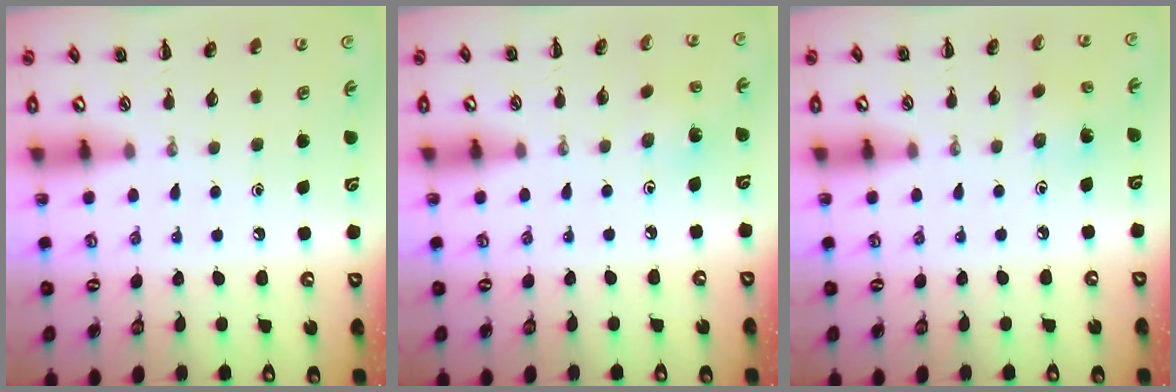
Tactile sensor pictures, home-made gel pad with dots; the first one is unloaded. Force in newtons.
{"total": 2.4, "press": 2.2, "slide": 0.8}
{"total": 1.5, "press": 1.4, "slide": 0.4}